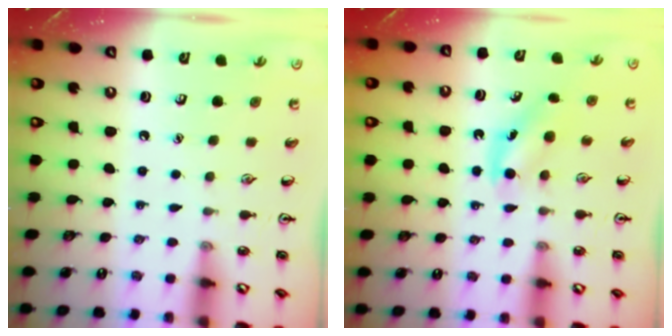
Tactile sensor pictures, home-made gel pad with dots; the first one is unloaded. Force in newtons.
{"total": 6.0, "press": 5.7, "slide": 1.6}